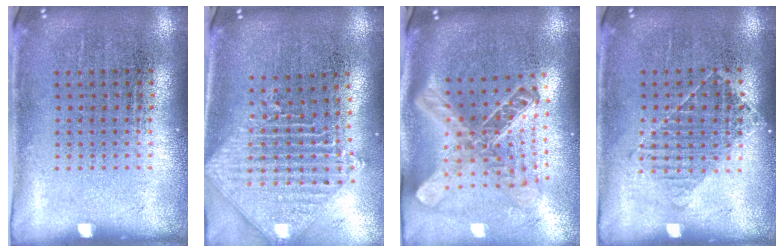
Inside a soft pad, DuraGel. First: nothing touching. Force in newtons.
{"total": 2.3, "press": 1.8, "slide": 1.4}
{"total": 2.6, "press": 1.9, "slide": 1.8}
{"total": 1.1, "press": 0.9, "slide": 0.6}